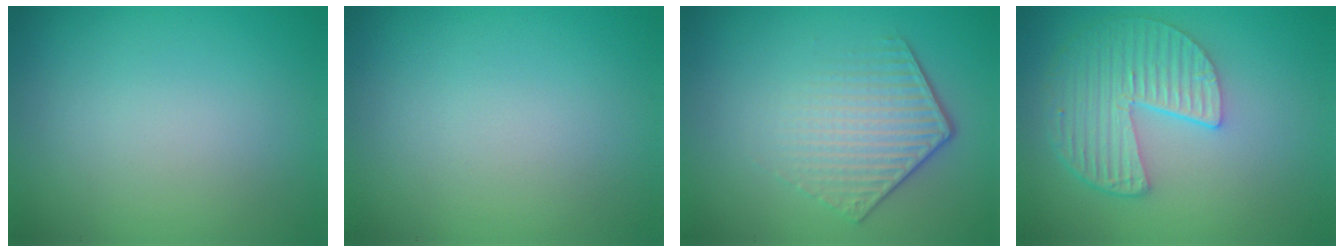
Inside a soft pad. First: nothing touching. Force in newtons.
{"total": 0.0}
{"total": 4.3, "press": 3.0, "slide": 3.1}
{"total": 5.5, "press": 4.2, "slide": 3.6}